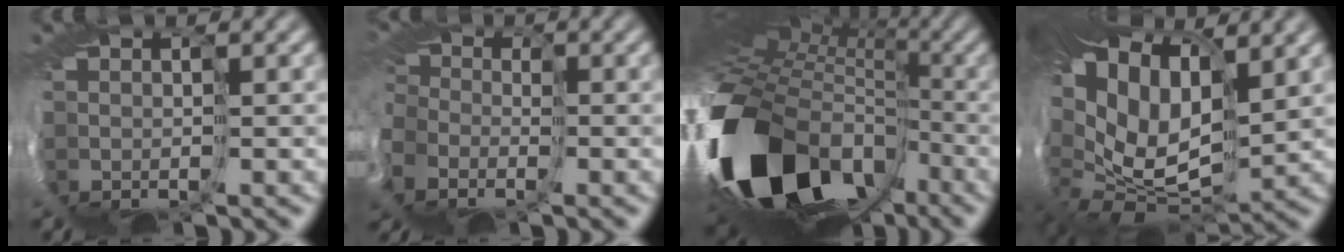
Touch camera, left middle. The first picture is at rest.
{"total": 13.3, "force": [-6.8, 9.9, 5.9], "torque": [-0.159, -0.048, -0.111]}
{"total": 17.1, "force": [-5.8, 12.5, 10.0], "torque": [-0.231, -0.033, -0.101]}
{"total": 14.1, "force": [5.5, 8.6, 9.7], "torque": [-0.204, 0.020, 0.113]}